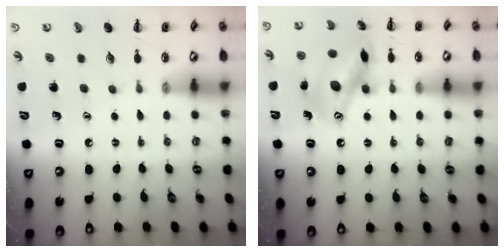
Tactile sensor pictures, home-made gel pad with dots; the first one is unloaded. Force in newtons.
{"total": 15.6, "press": 15.6, "slide": 0.8}